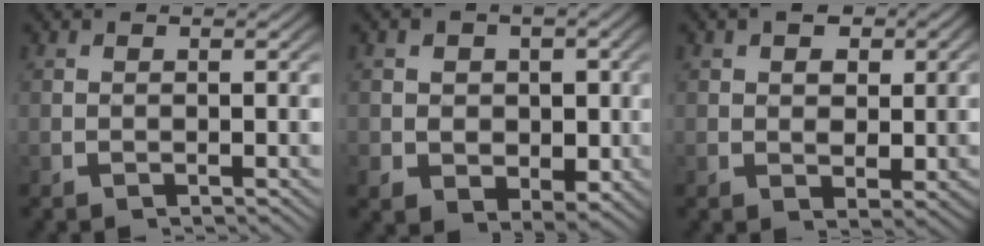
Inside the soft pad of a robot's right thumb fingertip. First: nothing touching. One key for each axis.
{"total": 6.7, "fx": 0.1, "fy": 5.6, "fz": 3.7, "tx": -0.076, "ty": -0.040, "tz": 0.016}
{"total": 5.0, "fx": 1.5, "fy": 3.7, "fz": 3.0, "tx": -0.047, "ty": -0.023, "tz": 0.035}